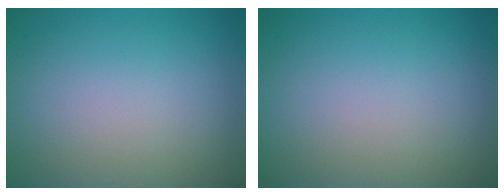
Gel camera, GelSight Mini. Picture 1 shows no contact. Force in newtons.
{"total": 0.0}